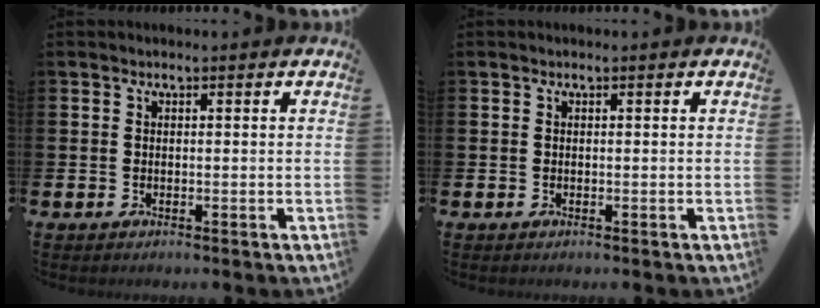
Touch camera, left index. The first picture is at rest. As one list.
[{"total": 0.0}]